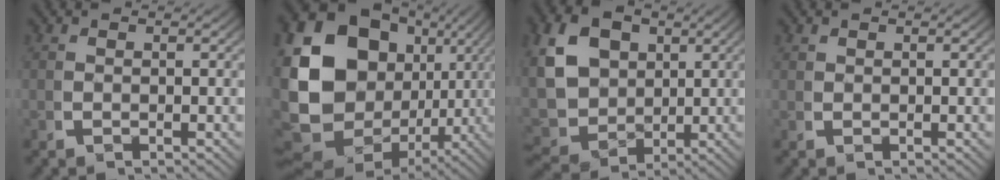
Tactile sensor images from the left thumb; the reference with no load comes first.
{"total": 18.6, "force": [0.1, 13.6, 12.7], "torque": [-0.287, -0.058, 0.036]}
{"total": 12.6, "force": [0.7, 10.3, 7.3], "torque": [-0.184, -0.049, 0.029]}
{"total": 0.6, "force": [0.6, -0.1, -0.1], "torque": [0.003, -0.001, 0.017]}